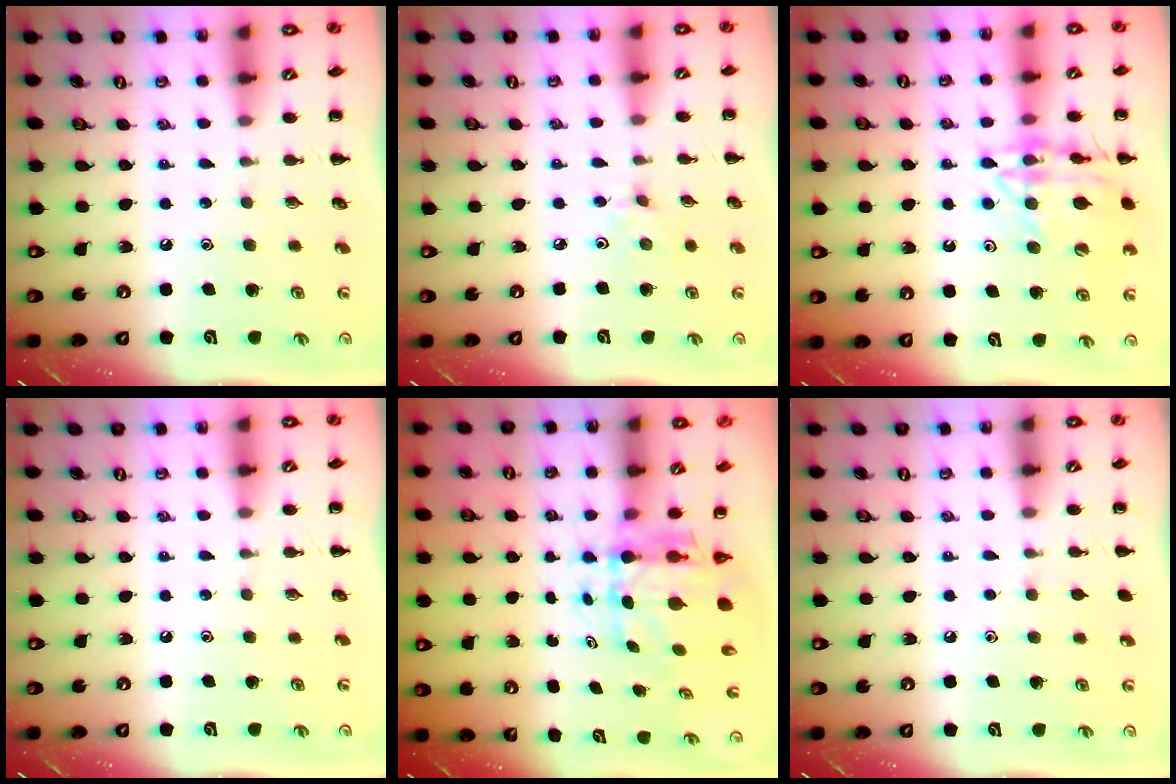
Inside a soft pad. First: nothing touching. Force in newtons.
{"total": 2.4, "press": 2.3, "slide": 0.8}
{"total": 15.7, "press": 15.6, "slide": 1.0}
{"total": 0.0}
{"total": 6.4, "press": 6.1, "slide": 2.0}
{"total": 3.1, "press": 2.9, "slide": 1.2}